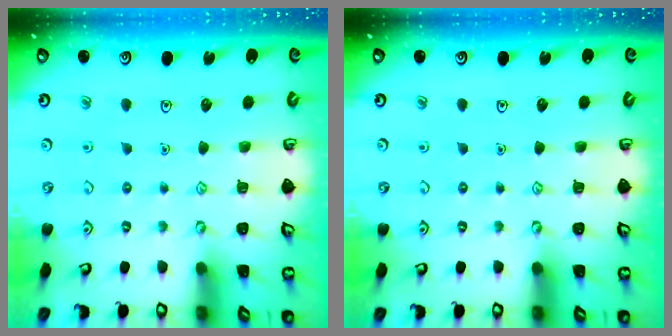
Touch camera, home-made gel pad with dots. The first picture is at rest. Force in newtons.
{"total": 0.0}